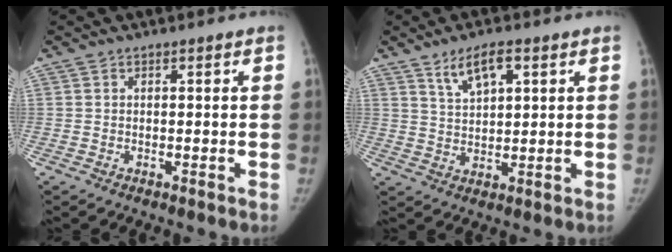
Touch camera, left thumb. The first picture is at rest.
{"total": 6.3, "force": [3.5, 2.4, 4.6], "torque": [-0.075, -0.013, 0.066]}